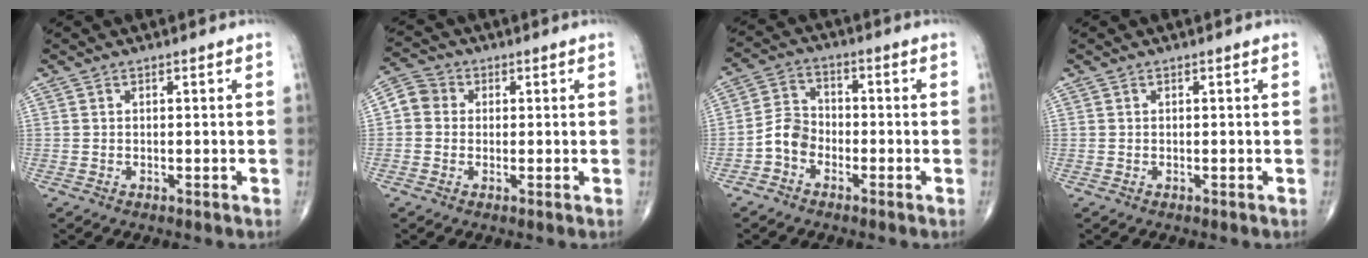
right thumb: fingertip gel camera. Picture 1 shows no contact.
{"total": 4.7, "force": [0.2, 4.3, 1.8], "torque": [-0.019, 0.012, -0.006]}
{"total": 5.6, "force": [-2.5, 4.2, 2.7], "torque": [-0.036, 0.025, -0.060]}
{"total": 0.0}